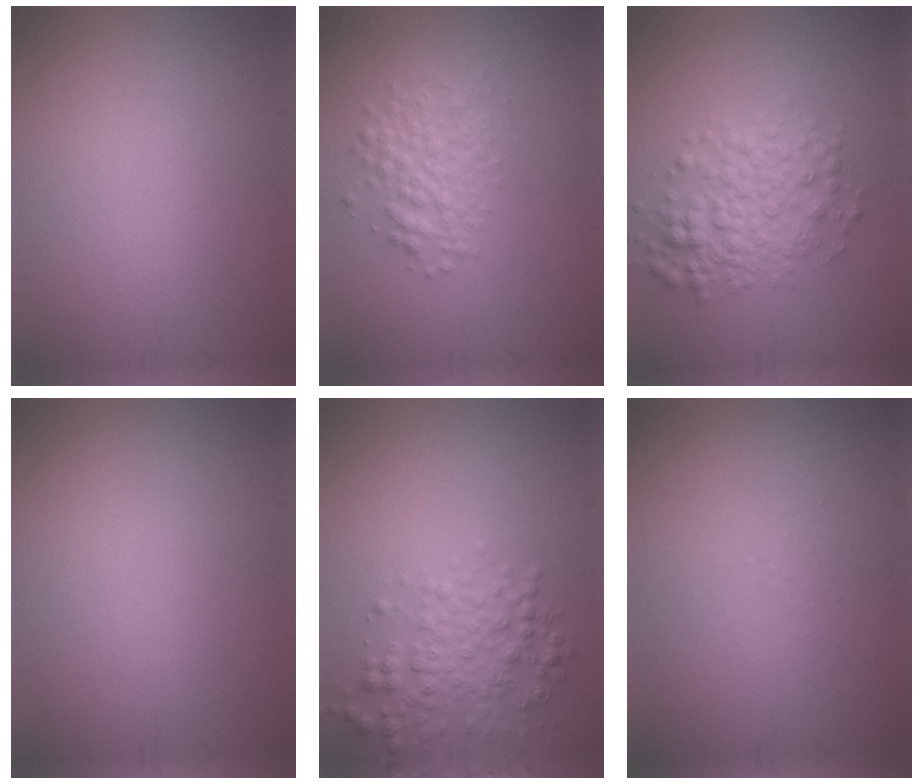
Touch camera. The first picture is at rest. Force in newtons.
{"total": 3.2, "press": 3.2, "slide": 0.2}
{"total": 4.4, "press": 4.4, "slide": 0.1}
{"total": 0.0}
{"total": 3.7, "press": 3.7, "slide": 0.1}
{"total": 0.0}